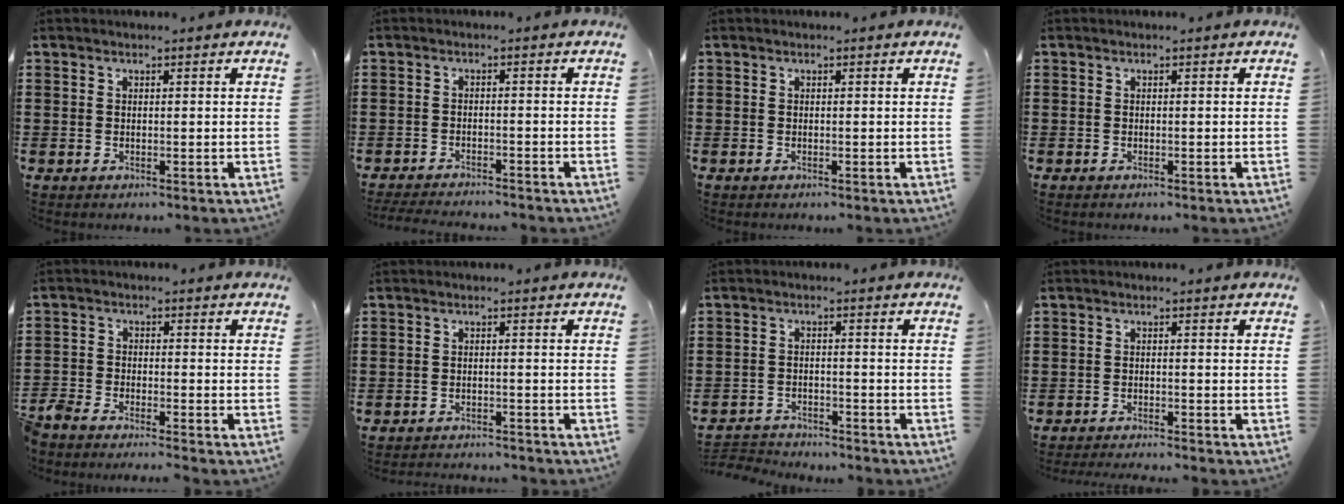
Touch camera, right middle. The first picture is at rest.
{"total": 2.5, "force": [-2.5, 0.0, 0.3], "torque": [-0.015, -0.003, -0.055]}
{"total": 0.0}
{"total": 0.0}
{"total": 3.6, "force": [-3.6, 0.2, 0.3], "torque": [-0.031, -0.006, -0.083]}
{"total": 1.8, "force": [-1.8, 0.1, -0.1], "torque": [-0.005, 0.002, -0.039]}
{"total": 2.9, "force": [-2.8, 0.3, 0.0], "torque": [-0.006, -0.001, -0.062]}
{"total": 1.7, "force": [-1.7, -0.2, 0.2], "torque": [-0.004, 0.002, -0.035]}